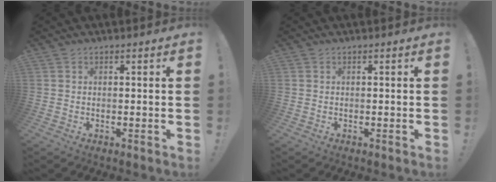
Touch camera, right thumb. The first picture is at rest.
{"total": 0.0}